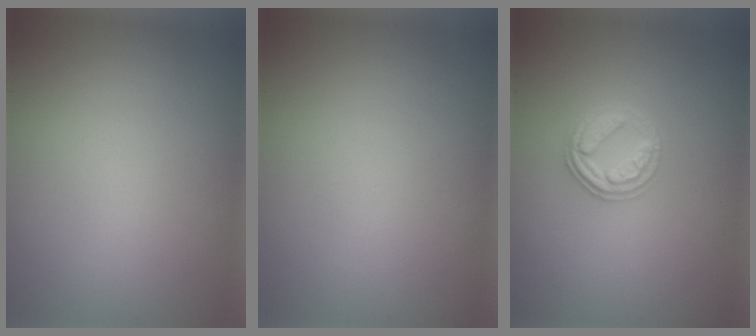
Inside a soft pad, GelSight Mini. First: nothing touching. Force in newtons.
{"total": 0.0}
{"total": 2.7, "press": 2.6, "slide": 0.5}